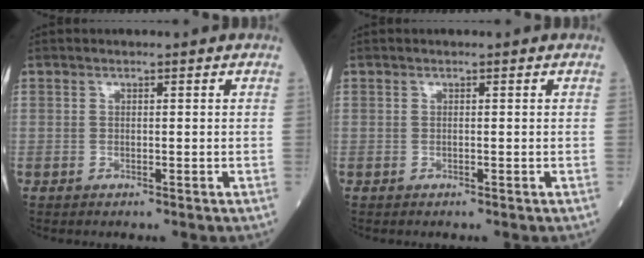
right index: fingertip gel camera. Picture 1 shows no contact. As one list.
[{"total": 0.0}]